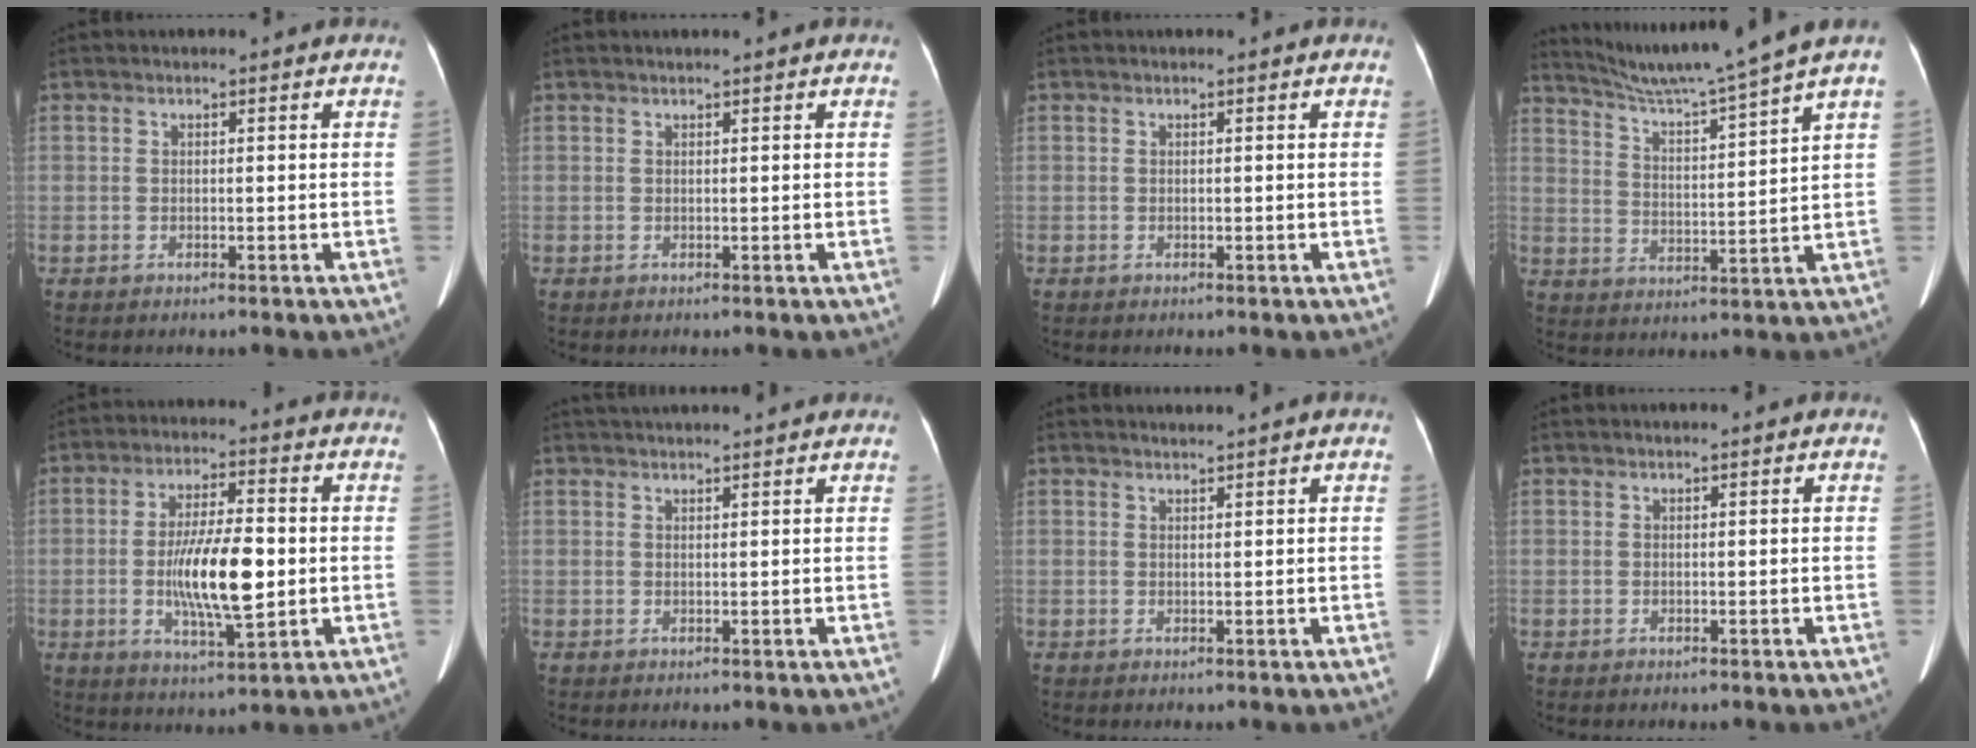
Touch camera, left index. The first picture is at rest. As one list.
[{"total": 0.8, "force": [0.7, -0.1, 0.4], "torque": [-0.008, 0.009, 0.017]}, {"total": 0.0}, {"total": 12.5, "force": [10.7, -2.9, 5.8], "torque": [-0.103, -0.018, 0.175]}, {"total": 11.0, "force": [-1.0, 2.3, 10.8], "torque": [-0.199, -0.009, -0.017]}, {"total": 8.7, "force": [8.1, 0.1, 3.2], "torque": [-0.046, 0.034, 0.103]}, {"total": 1.4, "force": [1.3, -0.5, 0.1], "torque": [-0.008, 0.000, 0.026]}, {"total": 1.2, "force": [1.1, -0.1, 0.5], "torque": [-0.010, 0.013, 0.016]}]